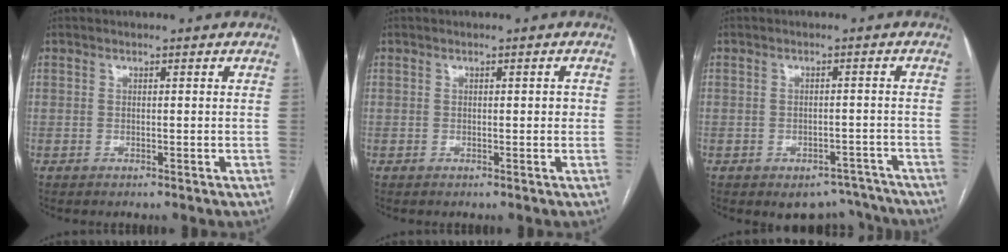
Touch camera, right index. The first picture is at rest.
{"total": 1.1, "force": [0.0, 0.5, 1.0], "torque": [-0.011, 0.004, 0.001]}
{"total": 6.5, "force": [-5.6, 3.3, 0.9], "torque": [0.017, 0.024, -0.066]}